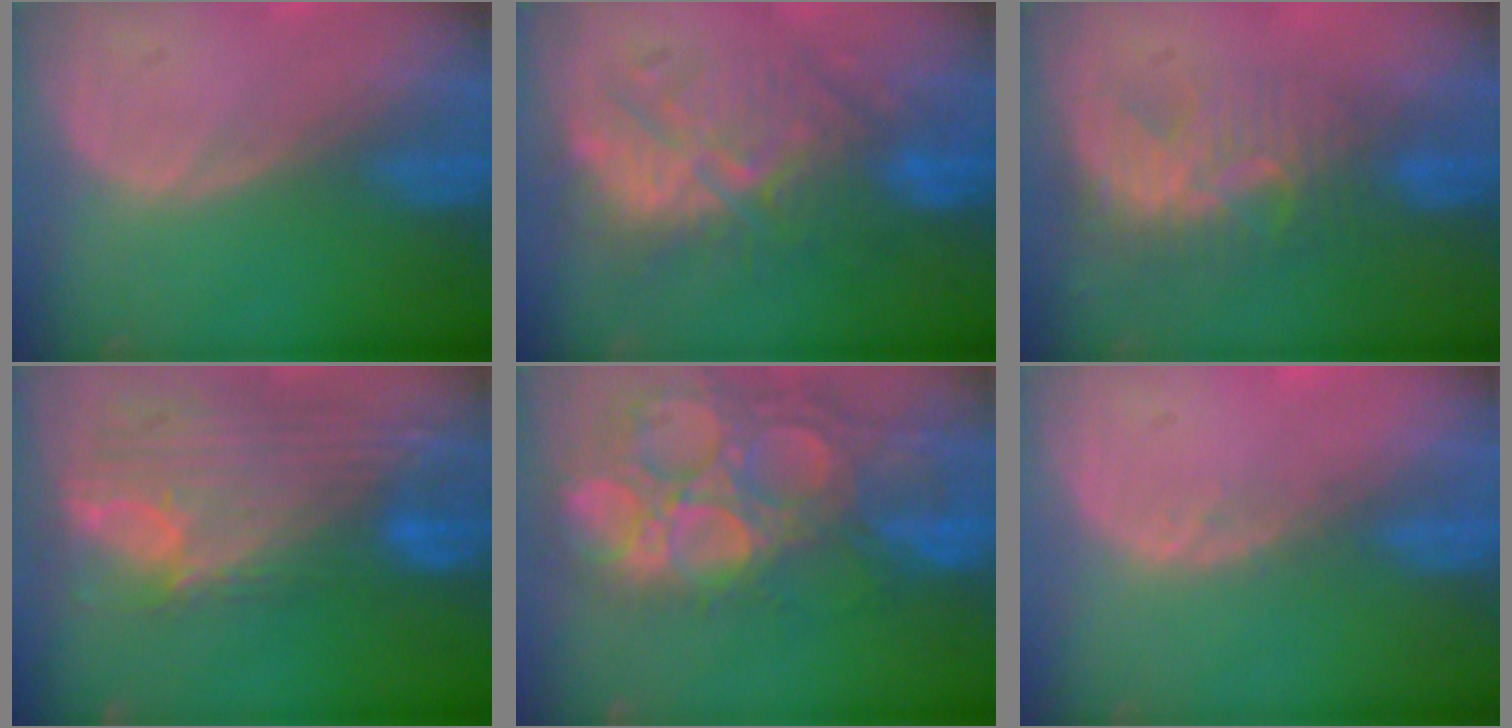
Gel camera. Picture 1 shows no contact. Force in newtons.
{"total": 10.1, "press": 10.0, "slide": 0.4}
{"total": 8.9, "press": 7.7, "slide": 4.4}
{"total": 12.1, "press": 10.2, "slide": 6.4}
{"total": 15.6, "press": 13.0, "slide": 8.7}
{"total": 1.3, "press": 1.2, "slide": 0.6}